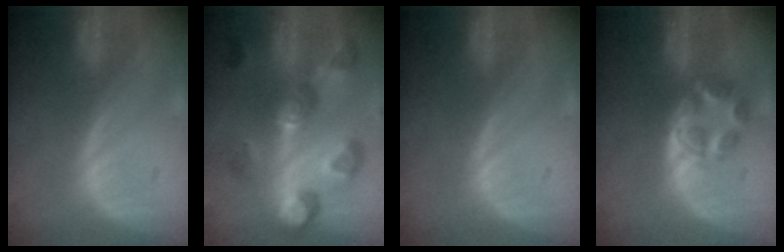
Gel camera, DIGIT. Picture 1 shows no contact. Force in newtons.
{"total": 11.0, "press": 9.9, "slide": 4.8}
{"total": 0.0}
{"total": 5.9, "press": 5.4, "slide": 2.2}